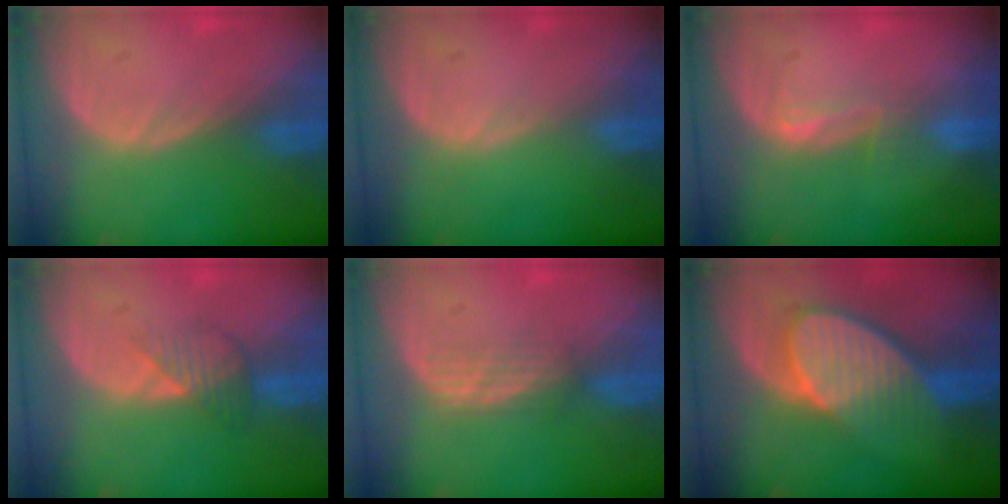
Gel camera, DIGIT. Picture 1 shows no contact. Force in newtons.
{"total": 0.0}
{"total": 2.6, "press": 2.0, "slide": 1.6}
{"total": 3.3, "press": 3.1, "slide": 1.0}
{"total": 2.8, "press": 2.6, "slide": 1.0}
{"total": 8.8, "press": 8.0, "slide": 3.7}